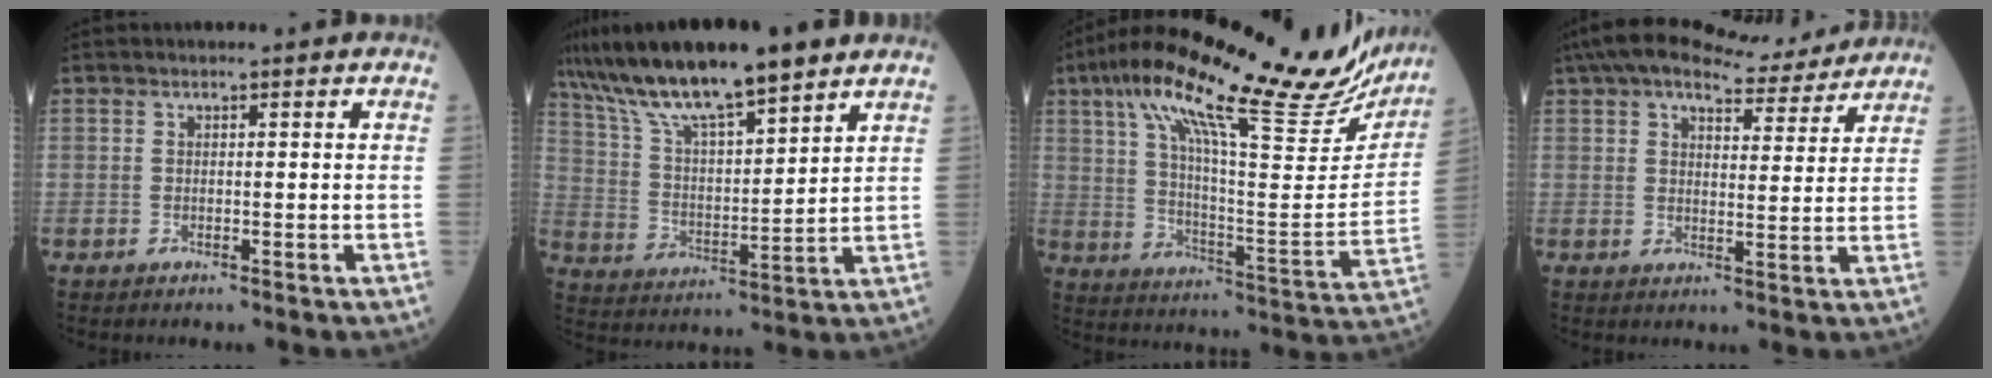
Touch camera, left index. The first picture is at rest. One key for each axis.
{"total": 16.2, "fx": 12.4, "fy": 2.5, "fz": 10.1, "tx": -0.186, "ty": 0.018, "tz": 0.225}
{"total": 30.1, "fx": 22.4, "fy": 5.8, "fz": 19.3, "tx": -0.305, "ty": 0.014, "tz": 0.310}
{"total": 14.5, "fx": 12.8, "fy": 3.3, "fz": 5.9, "tx": -0.088, "ty": 0.031, "tz": 0.178}